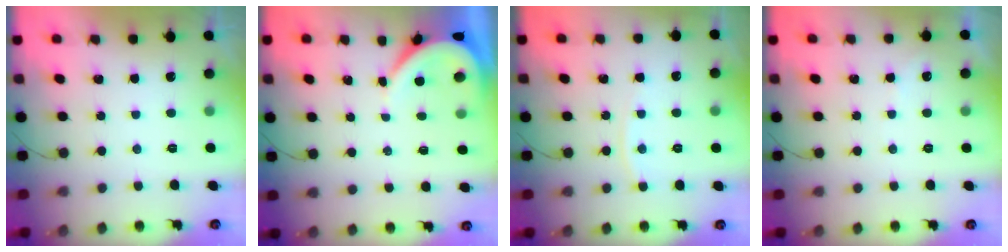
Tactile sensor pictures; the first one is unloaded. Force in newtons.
{"total": 3.6, "press": 3.6, "slide": 0.4}
{"total": 4.1, "press": 4.1, "slide": 0.5}
{"total": 4.0, "press": 3.9, "slide": 0.6}